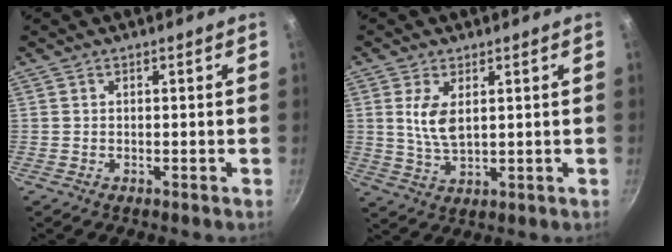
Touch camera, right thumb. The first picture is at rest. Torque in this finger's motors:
{"motor_torque": [0.33, 0.17, 0.99, -0.52, 0.32]}